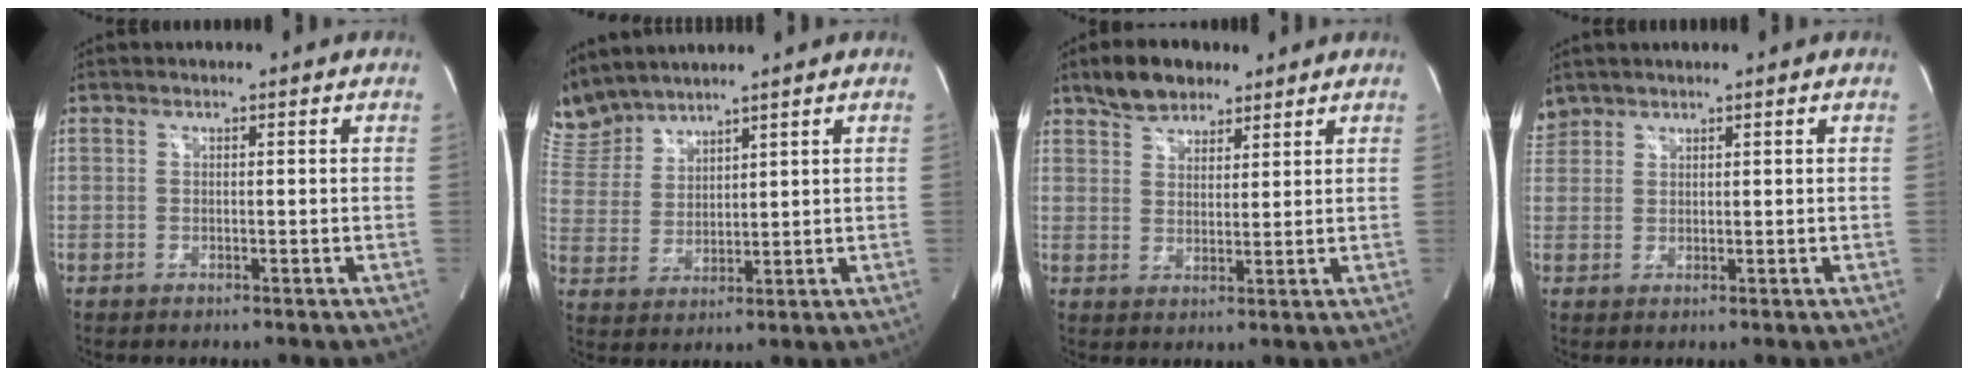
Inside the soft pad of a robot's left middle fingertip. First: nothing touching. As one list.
[{"total": 7.5, "force": [7.4, 1.1, 0.5], "torque": [-0.034, 0.017, 0.167]}, {"total": 6.4, "force": [4.9, 3.2, 2.6], "torque": [-0.050, 0.012, 0.090]}, {"total": 2.5, "force": [2.3, 1.1, -0.1], "torque": [-0.001, 0.014, 0.048]}]